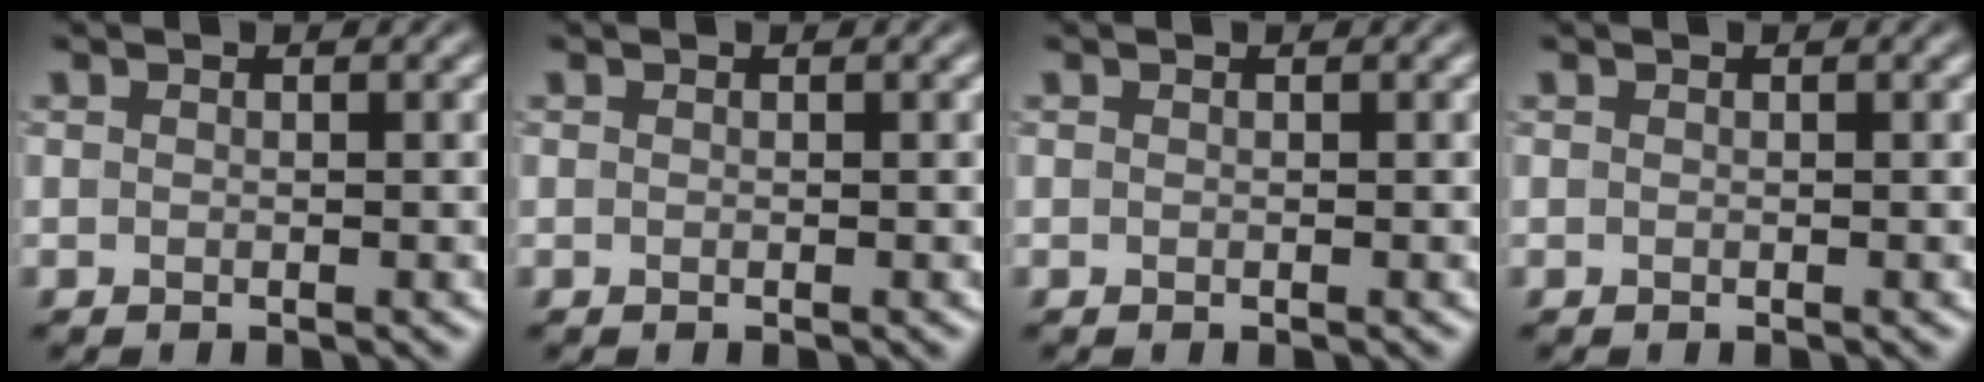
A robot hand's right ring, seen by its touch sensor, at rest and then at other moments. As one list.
[{"total": 0.0}, {"total": 0.0}, {"total": 0.0}]